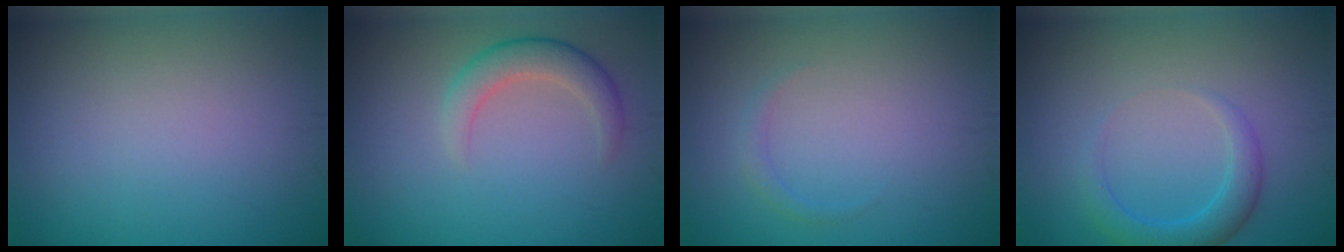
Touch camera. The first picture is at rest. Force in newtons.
{"total": 2.8, "press": 2.8, "slide": 0.2}
{"total": 0.8, "press": 0.8, "slide": 0.0}
{"total": 2.6, "press": 2.6, "slide": 0.2}